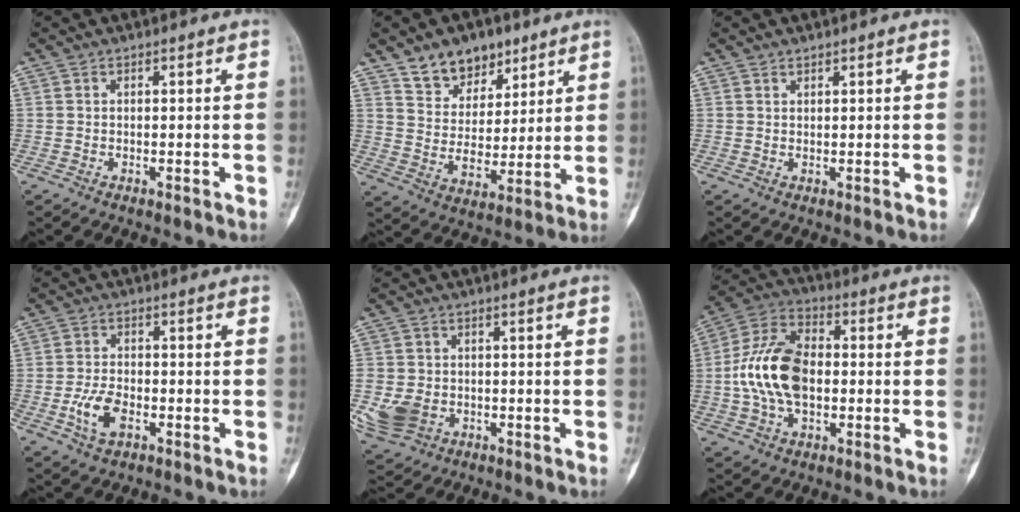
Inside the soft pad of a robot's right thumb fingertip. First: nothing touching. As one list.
[{"total": 12.0, "force": [8.0, 7.7, 4.7], "torque": [-0.031, -0.048, 0.141]}, {"total": 0.6, "force": [0.6, 0.0, 0.1], "torque": [0.005, -0.006, 0.010]}, {"total": 6.2, "force": [-2.5, 3.4, 4.5], "torque": [-0.090, 0.010, -0.048]}, {"total": 9.7, "force": [-2.7, 7.6, 5.4], "torque": [-0.125, 0.003, -0.038]}, {"total": 15.0, "force": [-0.7, 9.2, 11.8], "torque": [-0.223, 0.029, -0.018]}]